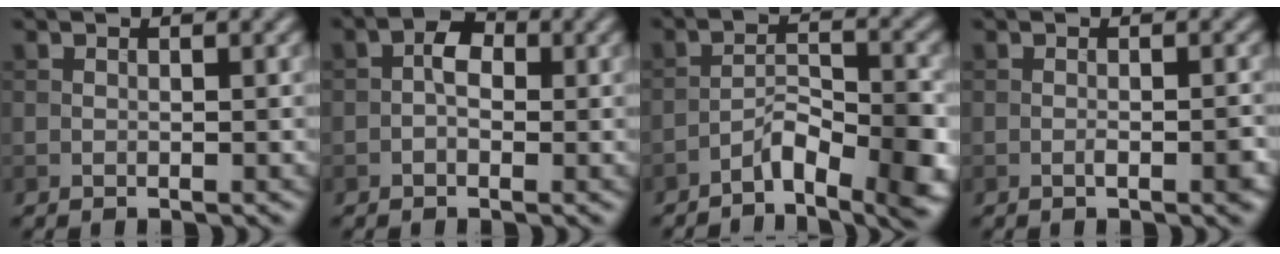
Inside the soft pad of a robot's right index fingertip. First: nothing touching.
{"total": 2.1, "force": [-0.4, 1.3, 1.6], "torque": [-0.026, 0.007, -0.013]}
{"total": 5.9, "force": [-3.8, 1.7, 4.3], "torque": [-0.063, 0.004, -0.061]}
{"total": 1.7, "force": [-0.8, 0.3, 1.5], "torque": [-0.022, 0.003, -0.013]}